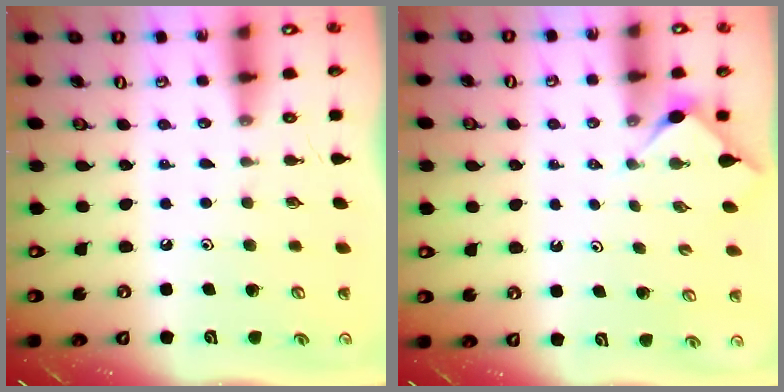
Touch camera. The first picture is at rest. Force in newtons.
{"total": 3.2, "press": 3.2, "slide": 0.5}